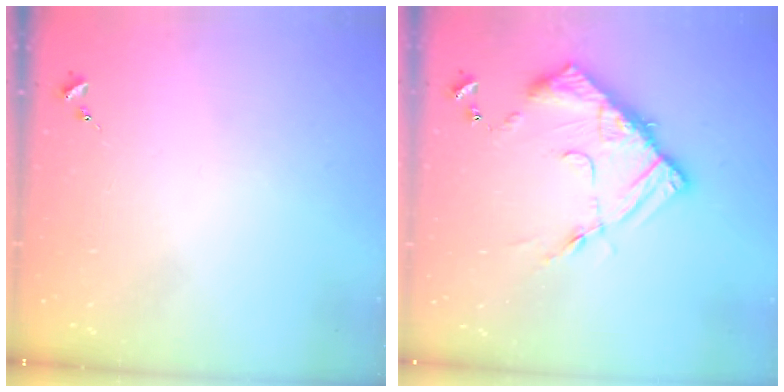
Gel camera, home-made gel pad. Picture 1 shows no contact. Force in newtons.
{"total": 14.5, "press": 14.5, "slide": 1.3}